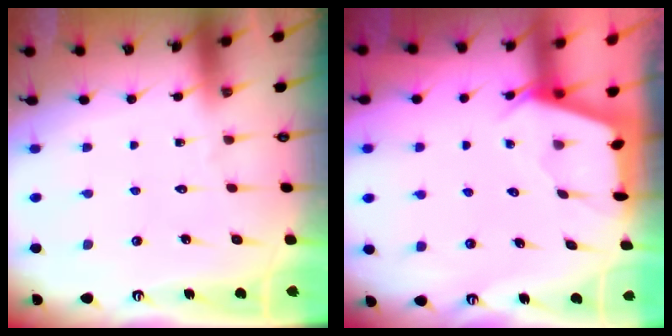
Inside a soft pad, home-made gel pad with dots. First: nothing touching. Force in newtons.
{"total": 2.4, "press": 2.4, "slide": 0.3}